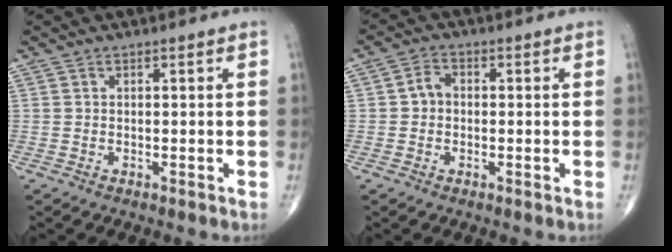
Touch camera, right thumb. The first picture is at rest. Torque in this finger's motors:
{"motor_torque": [-0.27, 0.38, 0.04, -0.11, 0.05]}